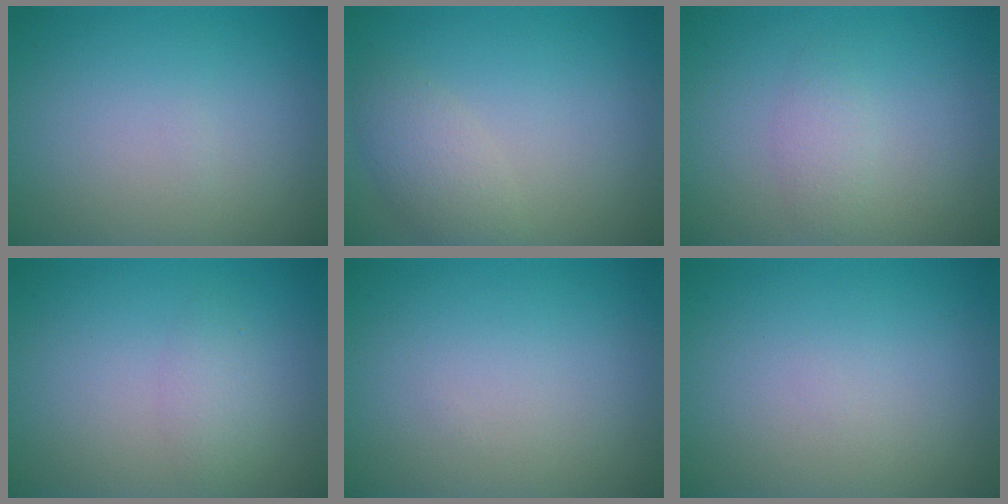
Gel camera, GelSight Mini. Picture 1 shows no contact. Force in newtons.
{"total": 2.6, "press": 2.6, "slide": 0.1}
{"total": 1.4, "press": 1.4, "slide": 0.0}
{"total": 1.6, "press": 1.6, "slide": 0.0}
{"total": 0.0}
{"total": 0.0}